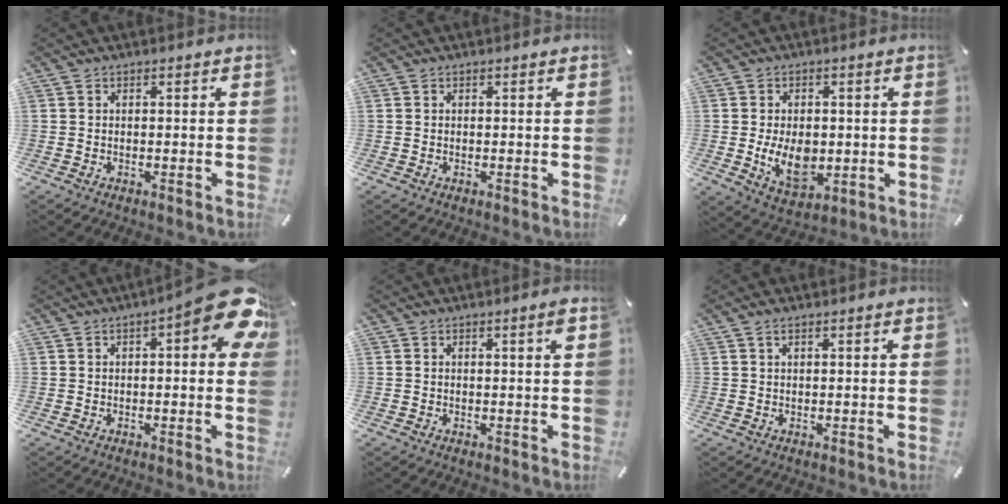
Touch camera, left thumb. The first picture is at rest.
{"total": 0.0}
{"total": 9.9, "force": [-0.9, 6.8, 7.2], "torque": [-0.137, -0.007, -0.016]}
{"total": 12.1, "force": [4.6, 3.4, 10.7], "torque": [-0.133, -0.033, 0.073]}
{"total": 1.9, "force": [0.6, 0.1, 1.8], "torque": [-0.026, -0.002, 0.007]}
{"total": 1.2, "force": [0.6, 0.1, 1.1], "torque": [-0.022, 0.000, 0.010]}